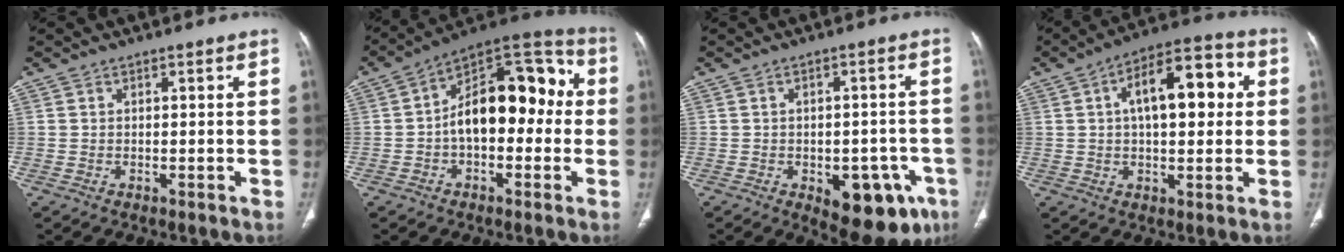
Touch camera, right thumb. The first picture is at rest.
{"total": 17.6, "force": [-0.1, 10.2, 14.4], "torque": [-0.180, 0.055, -0.015]}
{"total": 13.7, "force": [-6.1, 7.1, 10.0], "torque": [-0.088, 0.020, -0.066]}
{"total": 15.0, "force": [3.1, 7.2, 12.8], "torque": [-0.166, 0.028, 0.040]}